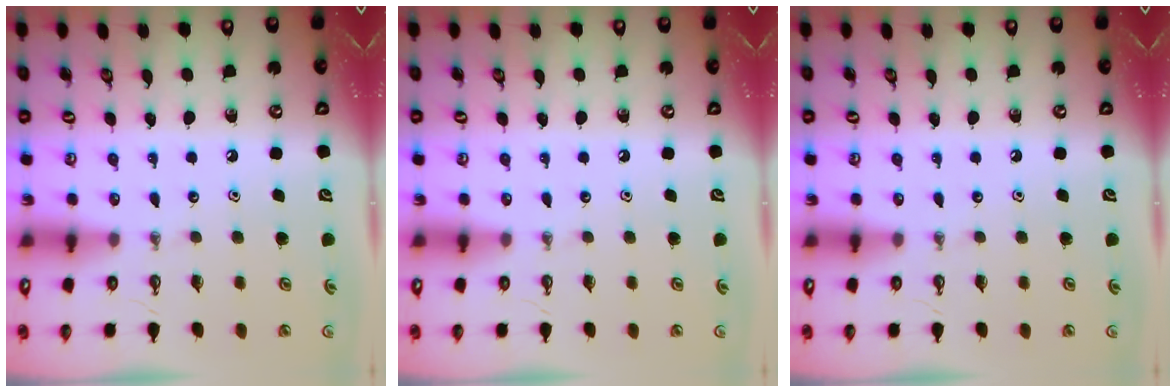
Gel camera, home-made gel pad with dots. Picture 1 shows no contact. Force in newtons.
{"total": 0.0}
{"total": 0.0}